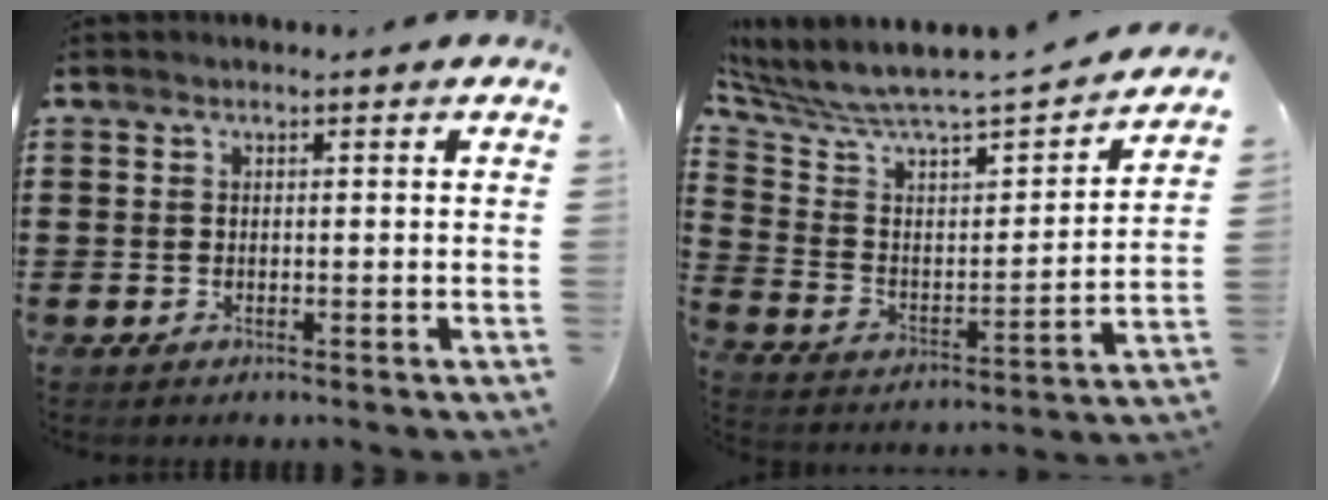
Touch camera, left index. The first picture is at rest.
{"total": 4.7, "force": [4.4, 0.7, 1.4], "torque": [-0.058, -0.056, 0.065]}